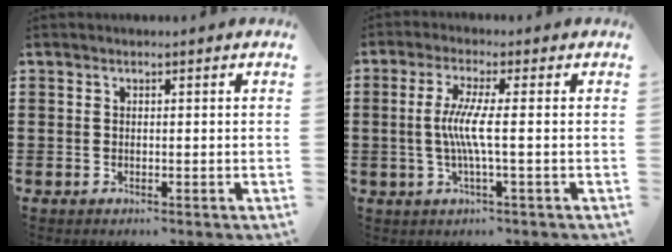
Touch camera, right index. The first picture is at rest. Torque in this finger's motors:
{"motor_torque": [0.86, -0.33, 0.32, 0.21]}